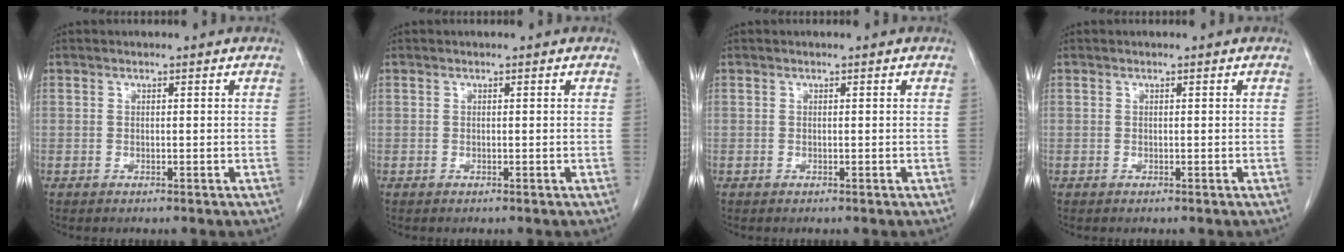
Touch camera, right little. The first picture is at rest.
{"total": 0.0}
{"total": 0.0}
{"total": 0.0}